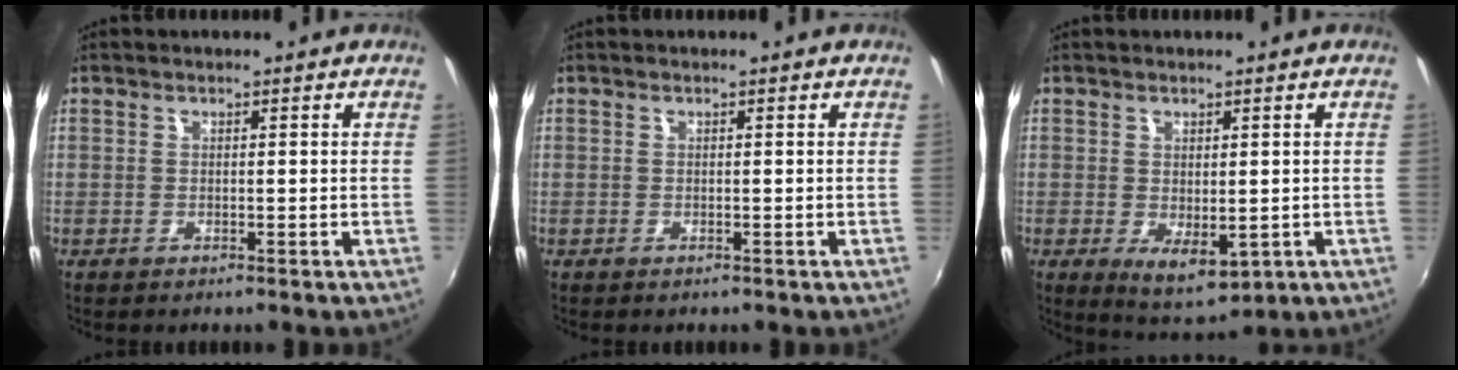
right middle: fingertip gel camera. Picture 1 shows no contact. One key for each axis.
{"total": 0.0}
{"total": 5.9, "fx": -0.9, "fy": 3.1, "fz": 4.9, "tx": -0.075, "ty": -0.015, "tz": -0.002}